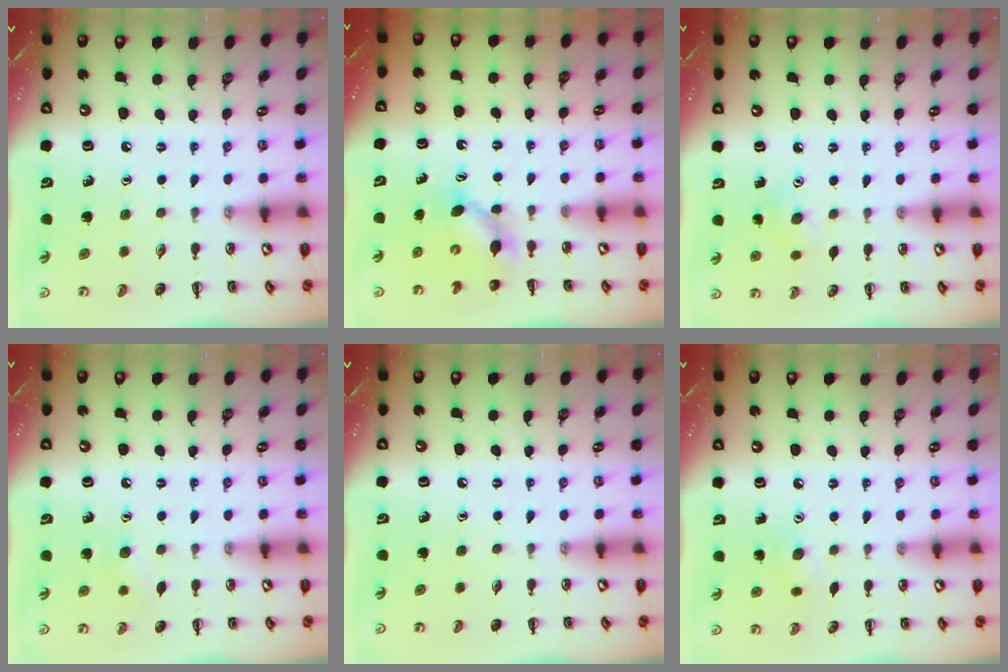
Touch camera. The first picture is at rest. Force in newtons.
{"total": 5.1, "press": 5.1, "slide": 0.6}
{"total": 6.4, "press": 6.2, "slide": 1.4}
{"total": 5.9, "press": 5.7, "slide": 1.7}
{"total": 0.0}
{"total": 3.9, "press": 3.7, "slide": 1.0}